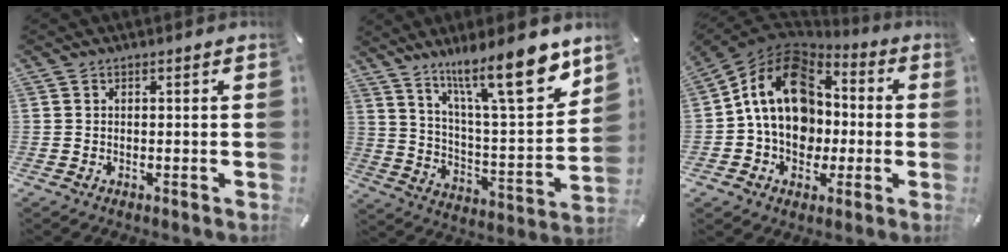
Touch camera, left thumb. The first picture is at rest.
{"total": 18.5, "force": [13.9, 3.8, 11.7], "torque": [-0.190, -0.098, 0.224]}
{"total": 18.0, "force": [0.5, 14.3, 10.8], "torque": [-0.202, 0.010, 0.013]}